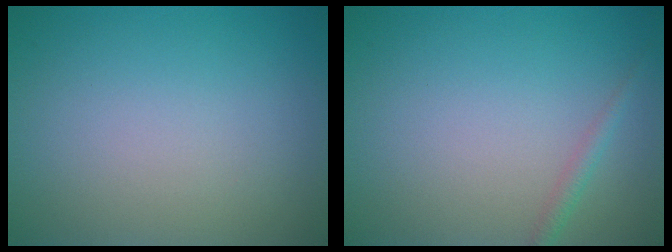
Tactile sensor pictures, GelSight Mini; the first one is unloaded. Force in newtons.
{"total": 1.1, "press": 1.1, "slide": 0.0}